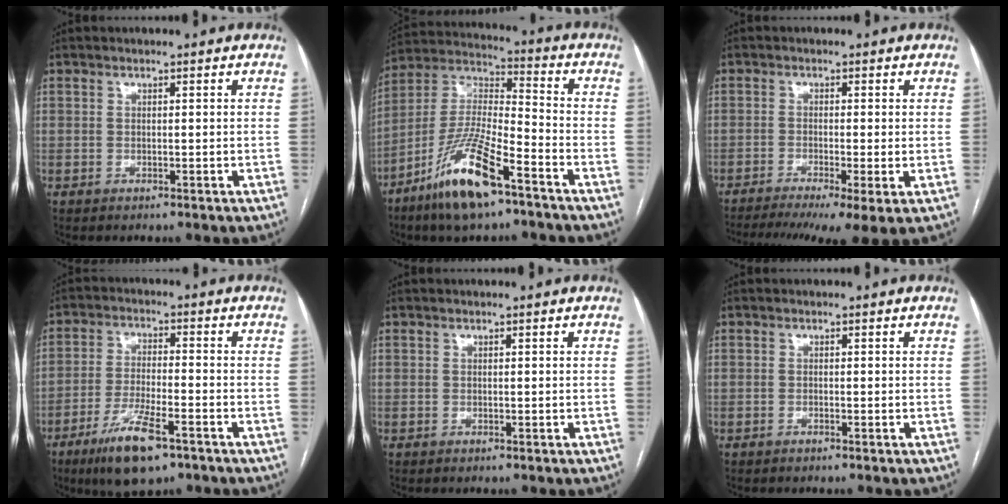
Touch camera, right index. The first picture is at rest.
{"total": 15.3, "force": [-9.3, 3.0, 11.8], "torque": [-0.241, -0.015, -0.174]}
{"total": 11.7, "force": [-7.9, 1.3, 8.5], "torque": [-0.130, -0.016, -0.124]}
{"total": 10.2, "force": [-6.2, 2.2, 7.8], "torque": [-0.148, -0.018, -0.106]}
{"total": 0.0}
{"total": 0.0}